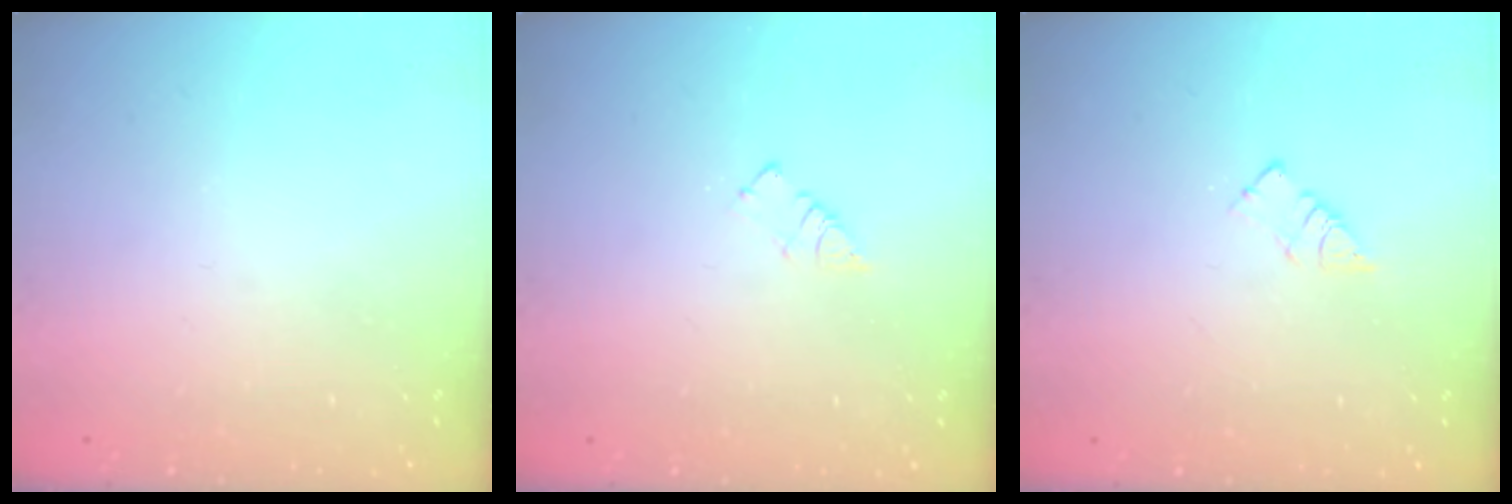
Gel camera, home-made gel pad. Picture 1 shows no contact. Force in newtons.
{"total": 2.9, "press": 2.9, "slide": 0.4}
{"total": 3.1, "press": 3.1, "slide": 0.2}